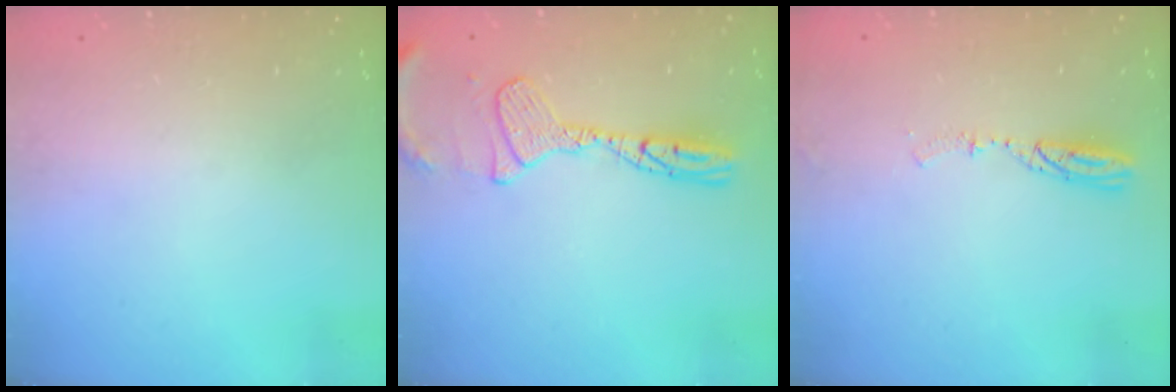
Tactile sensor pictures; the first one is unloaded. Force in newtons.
{"total": 12.6, "press": 12.5, "slide": 1.4}
{"total": 4.7, "press": 4.7, "slide": 0.4}